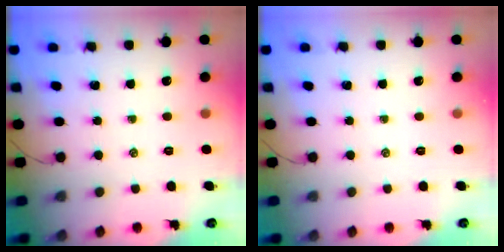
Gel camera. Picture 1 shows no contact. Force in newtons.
{"total": 0.0}